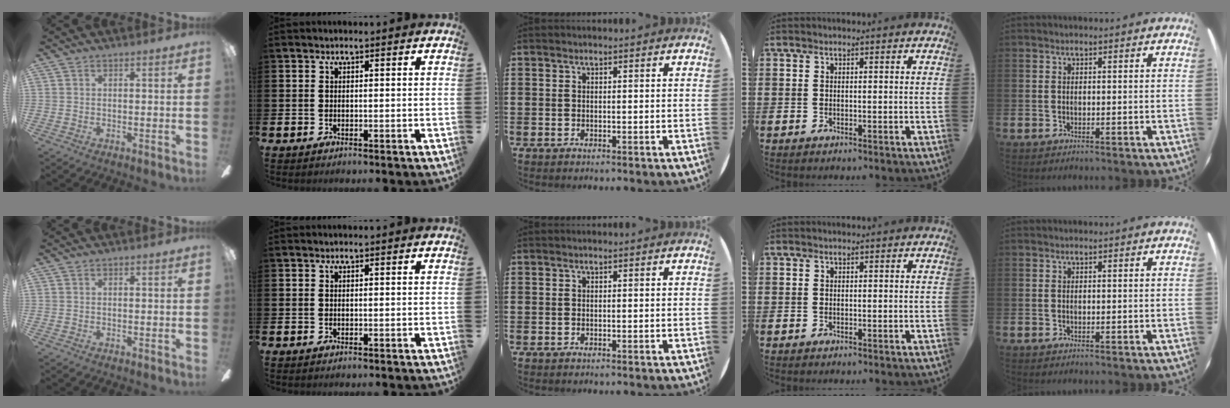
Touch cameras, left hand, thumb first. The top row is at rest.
{}